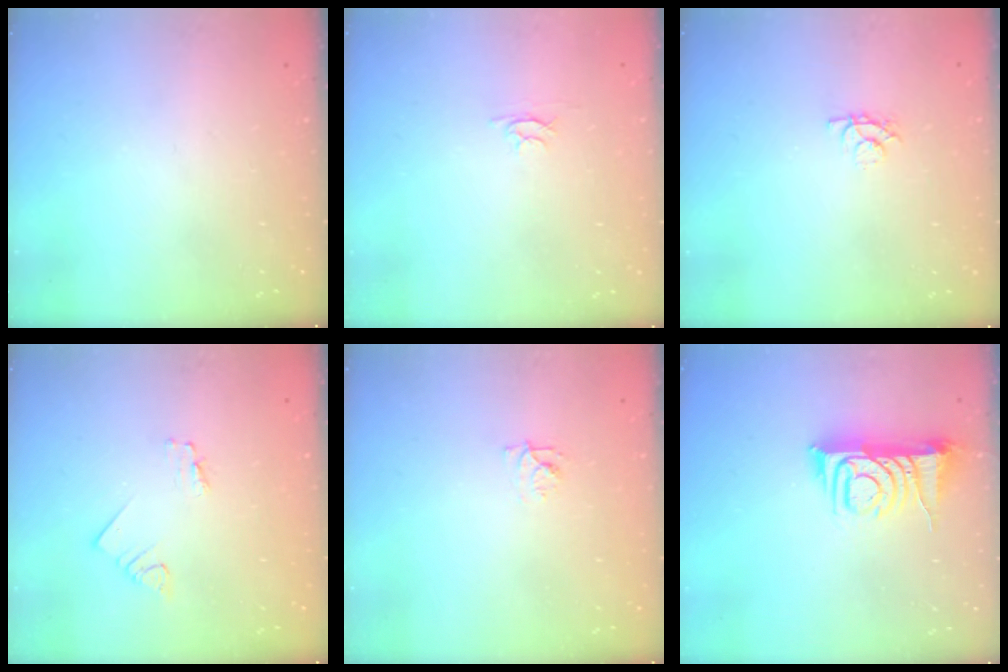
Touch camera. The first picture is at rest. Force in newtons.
{"total": 2.4, "press": 2.4, "slide": 0.3}
{"total": 3.6, "press": 3.6, "slide": 0.4}
{"total": 1.6, "press": 1.6, "slide": 0.1}
{"total": 4.4, "press": 4.3, "slide": 0.5}
{"total": 9.4, "press": 9.4, "slide": 1.1}